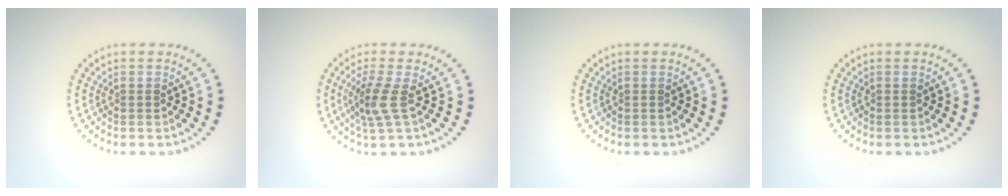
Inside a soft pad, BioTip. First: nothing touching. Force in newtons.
{"total": 2.7, "press": 2.1, "slide": 1.7}
{"total": 0.0}
{"total": 0.0}